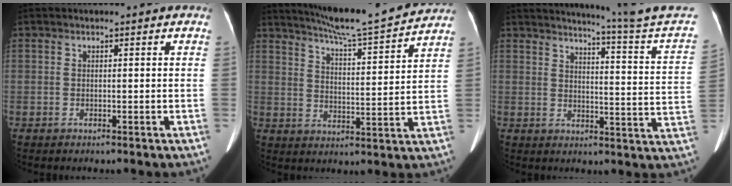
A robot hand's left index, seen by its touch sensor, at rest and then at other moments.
{"total": 14.7, "force": [13.6, -0.6, 5.5], "torque": [-0.098, -0.005, 0.196]}
{"total": 15.6, "force": [14.4, -3.5, 4.9], "torque": [-0.085, -0.099, 0.170]}